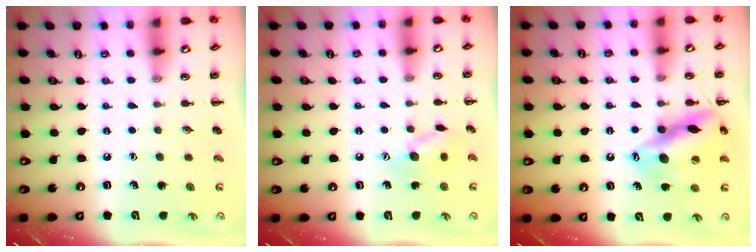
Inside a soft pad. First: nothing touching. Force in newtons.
{"total": 8.9, "press": 8.8, "slide": 1.0}
{"total": 14.7, "press": 14.6, "slide": 2.3}